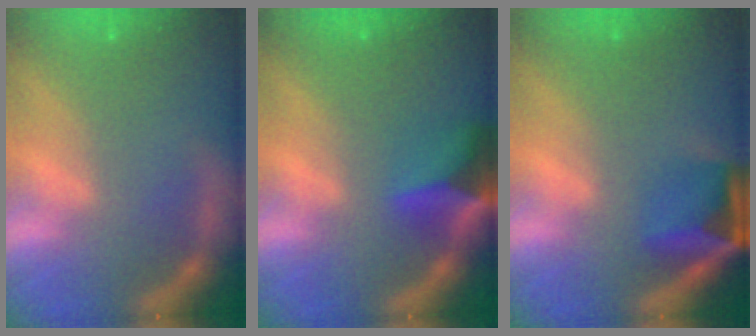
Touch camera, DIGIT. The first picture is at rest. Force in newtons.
{"total": 5.4}
{"total": 6.0}